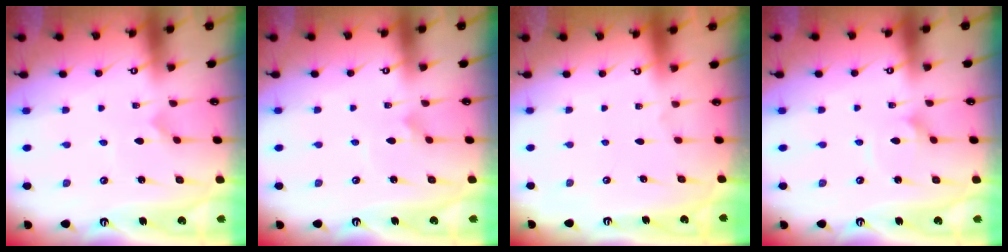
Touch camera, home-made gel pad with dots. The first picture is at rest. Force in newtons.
{"total": 2.2, "press": 2.2, "slide": 0.1}
{"total": 0.0}
{"total": 2.0, "press": 2.0, "slide": 0.1}